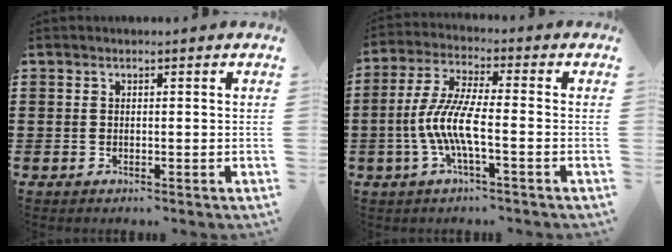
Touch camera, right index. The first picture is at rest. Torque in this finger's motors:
{"motor_torque": [1.33, 0.29, 1.01, 0.21]}